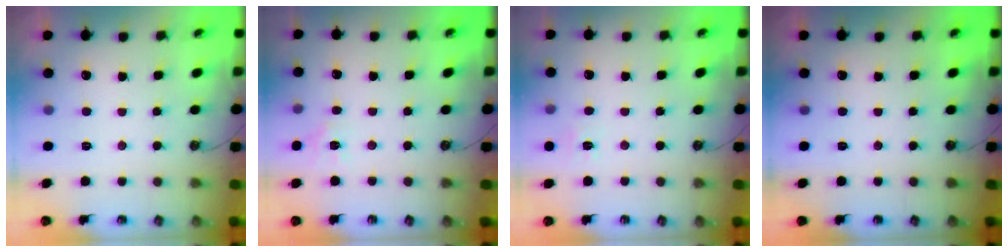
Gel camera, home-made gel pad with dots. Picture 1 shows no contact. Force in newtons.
{"total": 5.0, "press": 5.0, "slide": 0.7}
{"total": 5.9, "press": 5.8, "slide": 0.7}
{"total": 0.0}